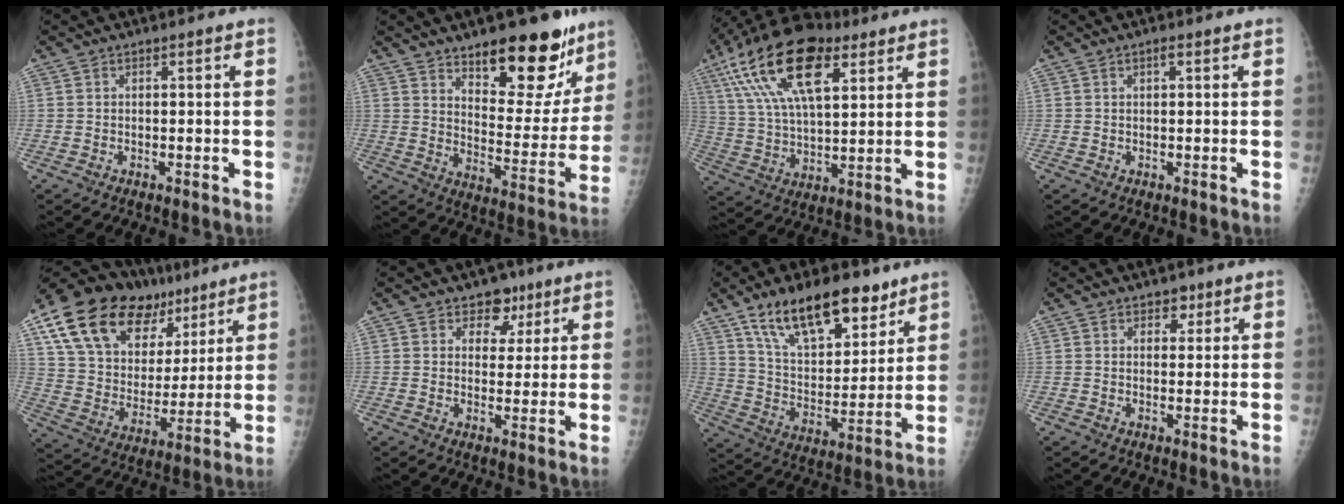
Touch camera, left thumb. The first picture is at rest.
{"total": 18.6, "force": [12.8, 7.5, 11.3], "torque": [-0.097, -0.094, 0.188]}
{"total": 21.6, "force": [10.1, 9.7, 16.5], "torque": [-0.300, -0.007, 0.181]}
{"total": 1.0, "force": [0.5, 0.4, 0.8], "torque": [-0.011, 0.001, 0.007]}
{"total": 25.4, "force": [14.6, 14.9, 14.5], "torque": [-0.223, -0.009, 0.257]}
{"total": 5.6, "force": [3.3, 4.2, 1.5], "torque": [0.012, -0.013, 0.047]}
{"total": 19.1, "force": [12.6, 8.6, 11.5], "torque": [-0.145, -0.059, 0.222]}
{"total": 2.3, "force": [1.4, 1.6, 0.8], "torque": [0.008, -0.007, 0.017]}